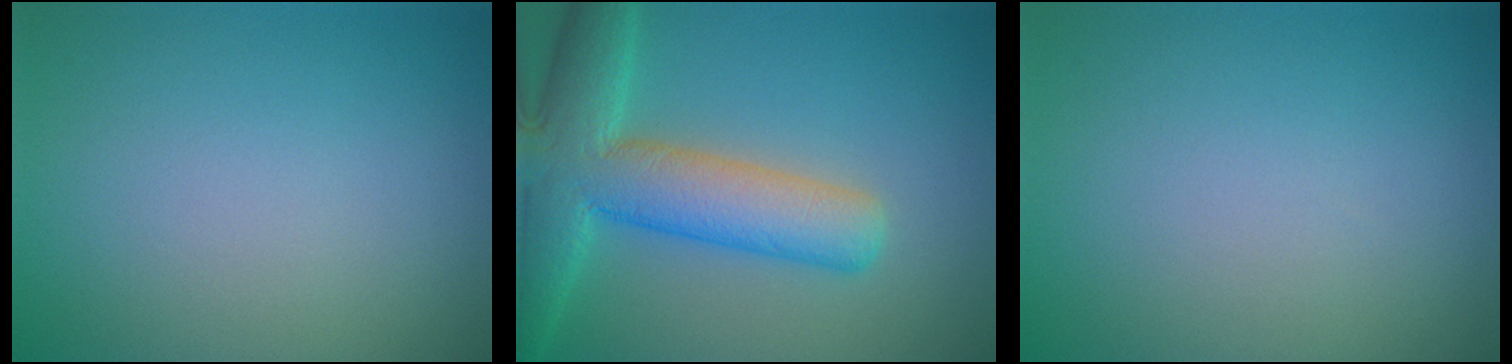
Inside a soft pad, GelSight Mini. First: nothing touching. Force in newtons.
{"total": 8.5, "press": 8.5, "slide": 0.5}
{"total": 0.0}